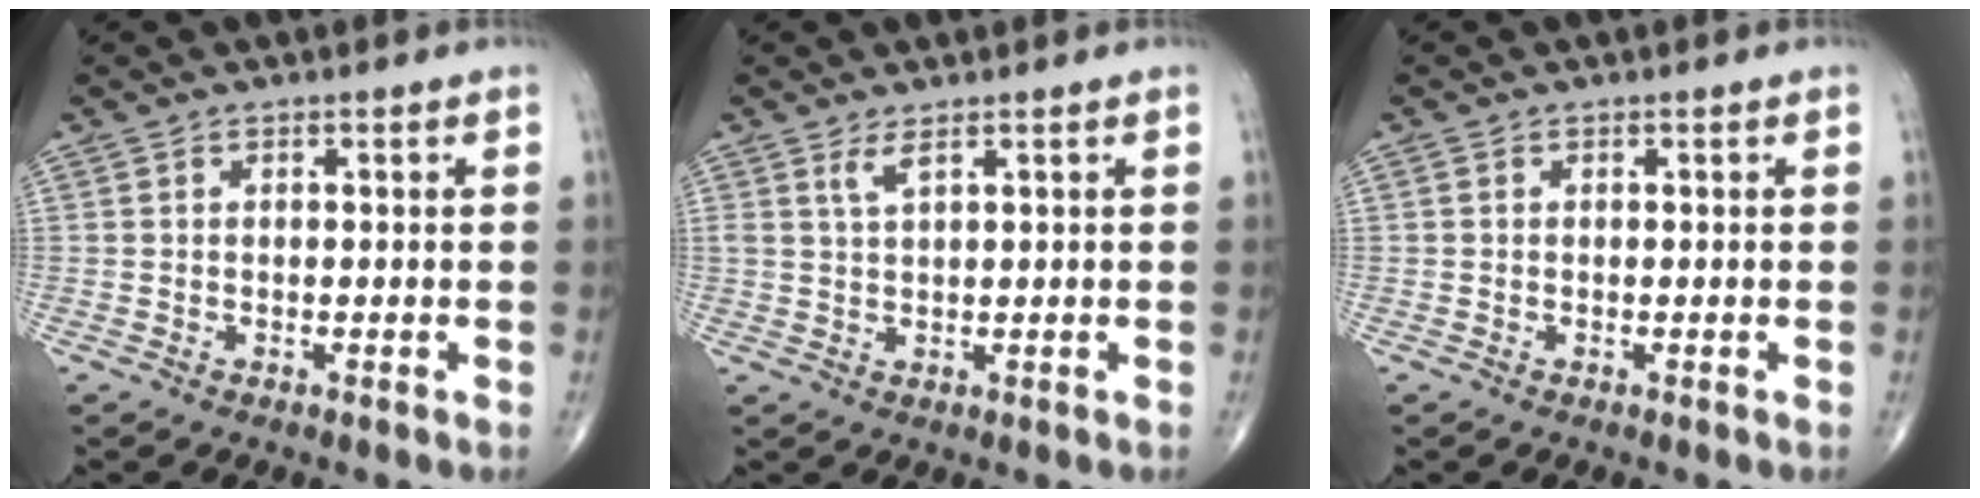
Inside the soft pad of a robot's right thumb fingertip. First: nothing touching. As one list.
[{"total": 2.2, "force": [1.4, 0.3, 1.6], "torque": [-0.038, -0.009, 0.033]}, {"total": 0.0}]